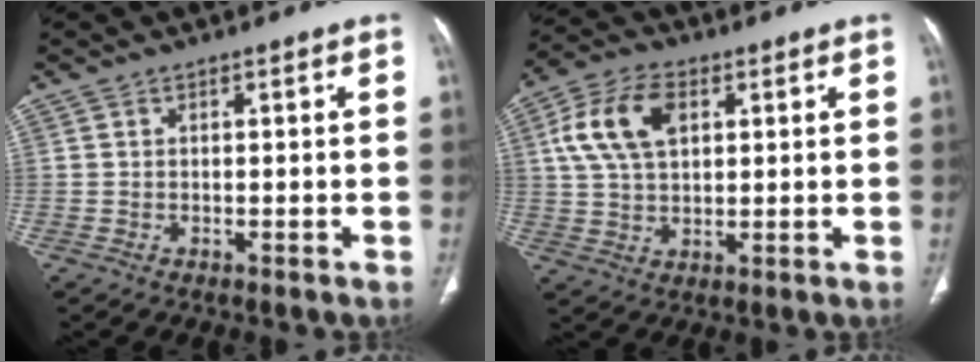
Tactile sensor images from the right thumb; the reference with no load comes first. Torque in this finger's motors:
{"motor_torque": [-1.04, 1.27, 0.63, -0.49, 0.33]}